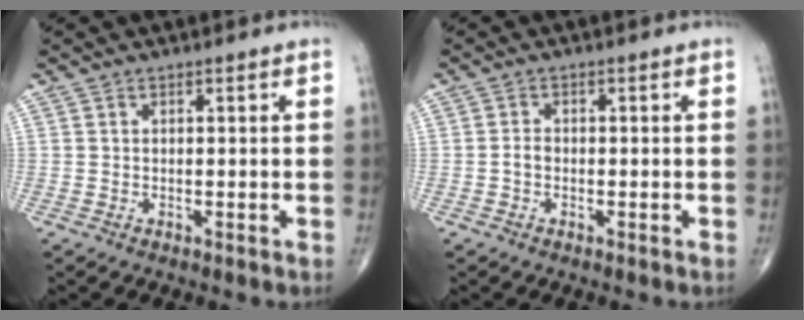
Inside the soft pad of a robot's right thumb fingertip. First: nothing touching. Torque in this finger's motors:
{"motor_torque": [0.40, 0.37, 0.21, -0.10, -0.01]}